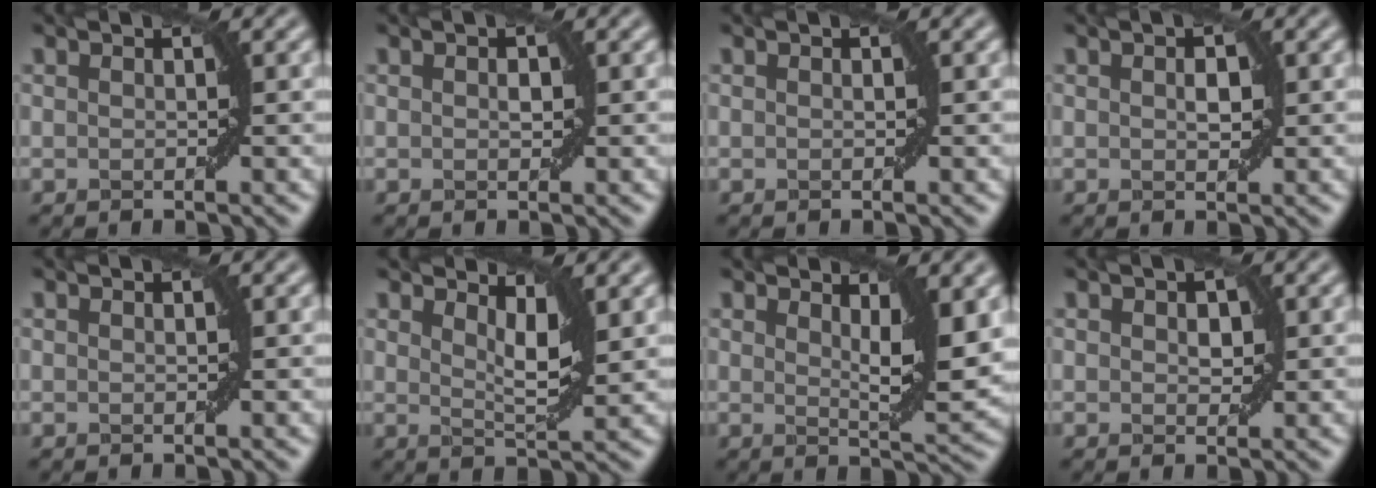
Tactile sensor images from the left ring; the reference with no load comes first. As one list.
[{"total": 0.8, "force": [0.1, 0.5, 0.6], "torque": [-0.006, 0.001, 0.003]}, {"total": 0.0}, {"total": 1.4, "force": [0.2, 0.8, 1.1], "torque": [-0.017, 0.003, 0.005]}, {"total": 0.0}, {"total": 3.1, "force": [1.7, 0.7, 2.4], "torque": [-0.039, -0.007, 0.029]}, {"total": 4.5, "force": [1.8, 1.0, 4.0], "torque": [-0.058, -0.011, 0.031]}, {"total": 1.4, "force": [0.3, 0.9, 1.0], "torque": [-0.014, 0.000, 0.008]}]